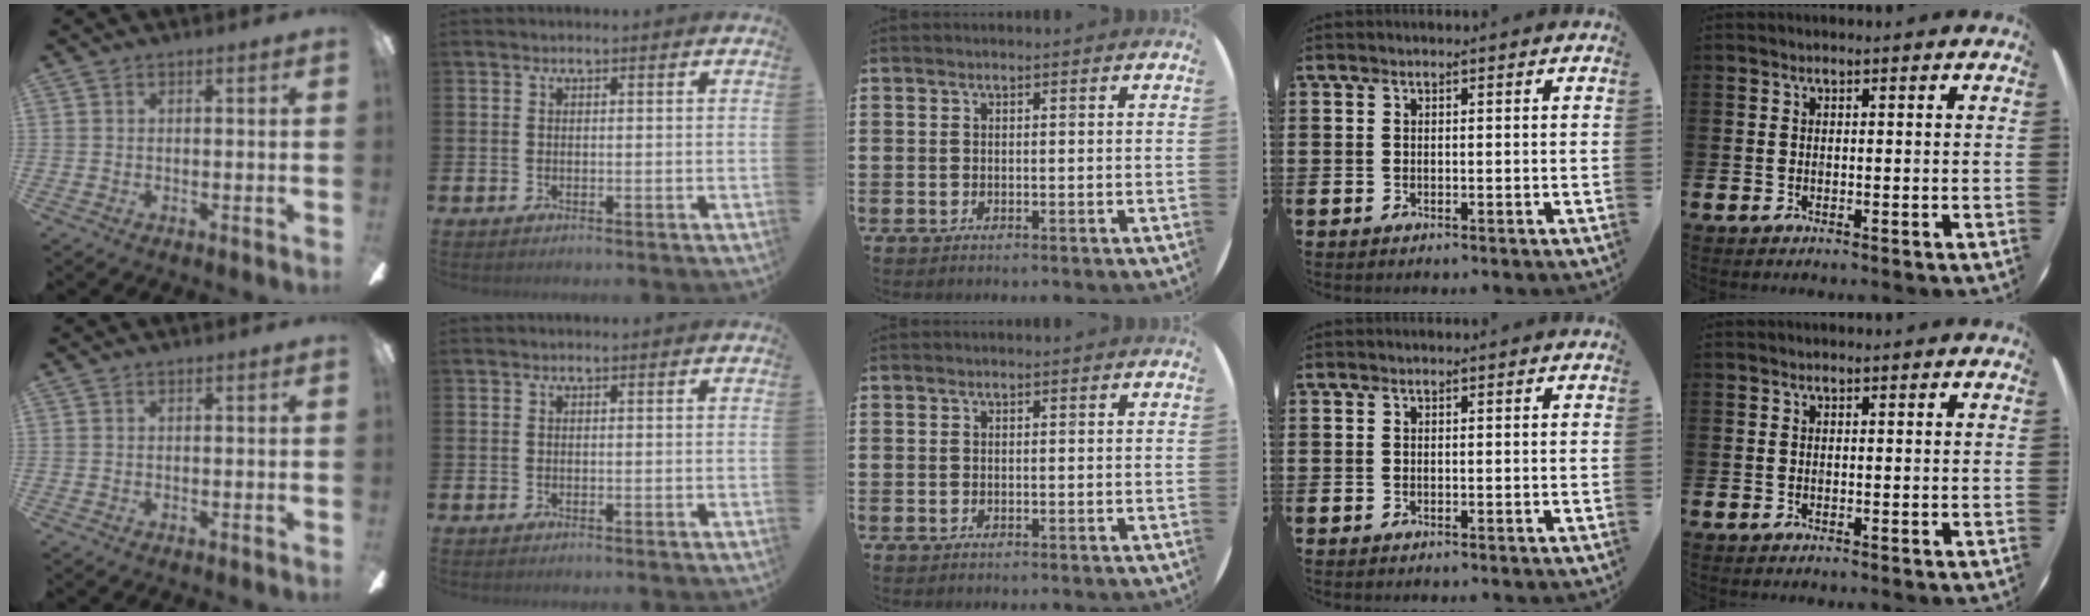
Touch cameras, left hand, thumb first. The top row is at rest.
{}